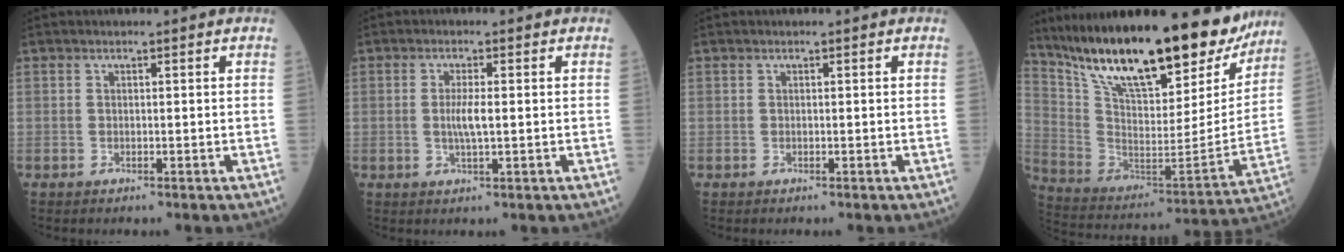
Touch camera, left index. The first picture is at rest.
{"total": 3.0, "force": [-0.1, 0.3, 3.0], "torque": [-0.062, -0.006, -0.003]}
{"total": 0.0}
{"total": 28.6, "force": [22.8, 7.7, 15.5], "torque": [-0.265, -0.019, 0.347]}